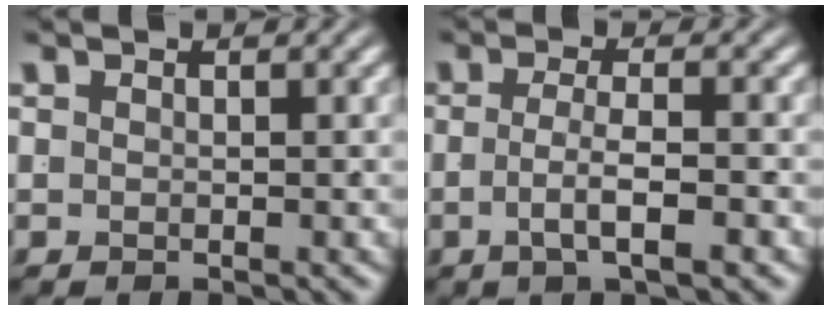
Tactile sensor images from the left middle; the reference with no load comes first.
{"total": 3.0, "force": [-1.5, -0.1, 2.6], "torque": [-0.042, -0.010, -0.020]}